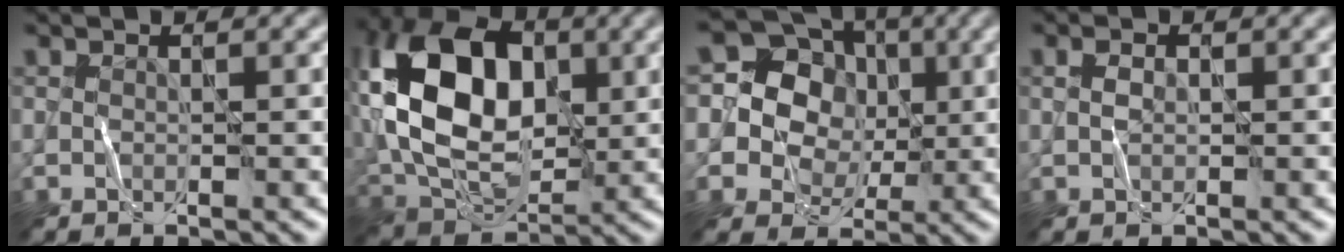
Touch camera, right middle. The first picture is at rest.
{"total": 13.7, "force": [1.3, 9.0, 10.3], "torque": [-0.195, 0.019, 0.010]}
{"total": 8.0, "force": [0.7, 7.4, 3.0], "torque": [-0.034, 0.026, -0.009]}
{"total": 1.1, "force": [0.1, 0.8, 0.7], "torque": [-0.017, 0.002, 0.002]}